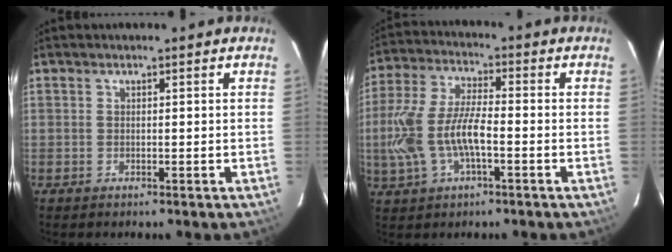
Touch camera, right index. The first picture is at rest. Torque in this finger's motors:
{"motor_torque": [0.43, -0.19, 0.34, 0.19]}